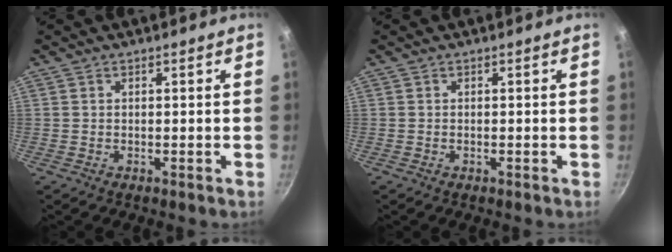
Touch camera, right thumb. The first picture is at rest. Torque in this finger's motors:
{"motor_torque": [-0.76, -0.06, 0.12, 0.25, 0.07]}